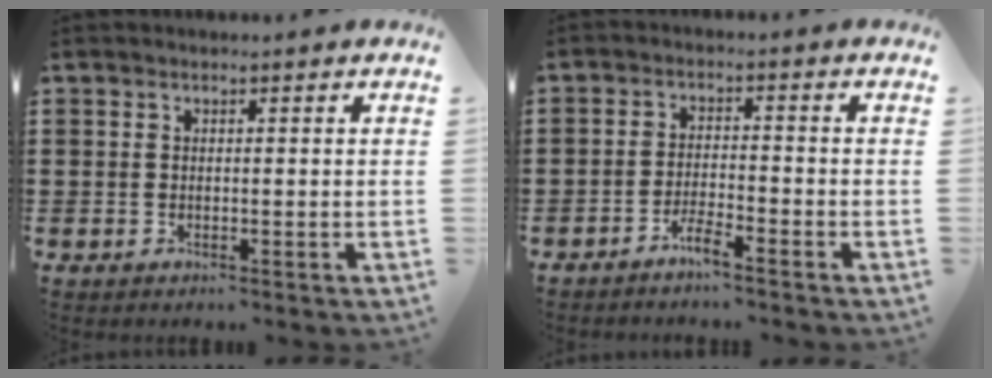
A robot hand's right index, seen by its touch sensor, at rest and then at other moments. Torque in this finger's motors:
{"motor_torque": [-0.37, 0.42, 0.06, 0.00]}